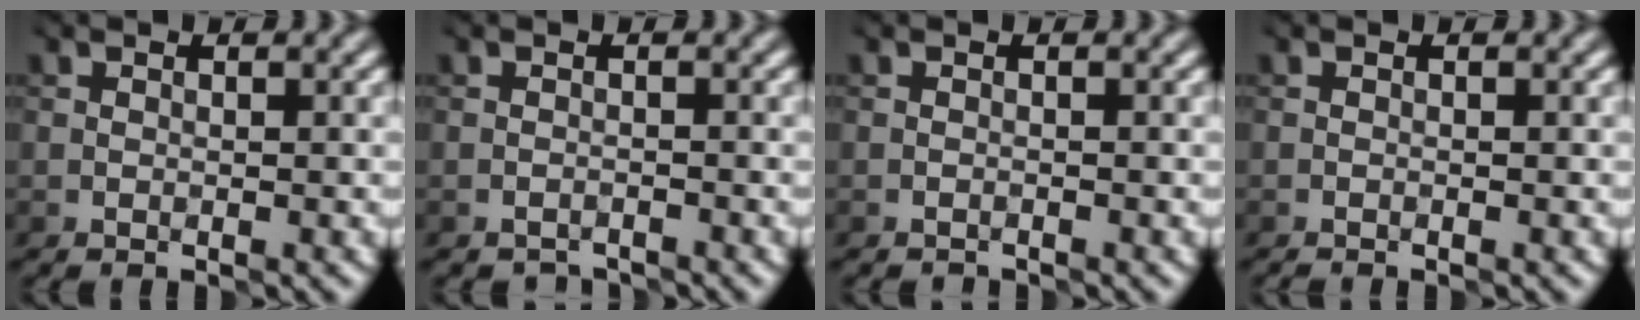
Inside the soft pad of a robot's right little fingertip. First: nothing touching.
{"total": 1.8, "force": [-1.8, 0.0, -0.3], "torque": [0.011, -0.007, -0.035]}
{"total": 0.9, "force": [-0.8, -0.2, -0.4], "torque": [0.009, -0.001, -0.017]}
{"total": 0.7, "force": [-0.6, -0.3, -0.3], "torque": [0.007, -0.002, -0.011]}